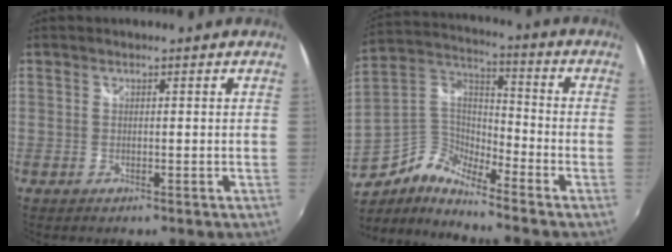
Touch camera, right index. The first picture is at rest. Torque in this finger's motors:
{"motor_torque": [0.23, -0.20, -0.03, -0.03]}